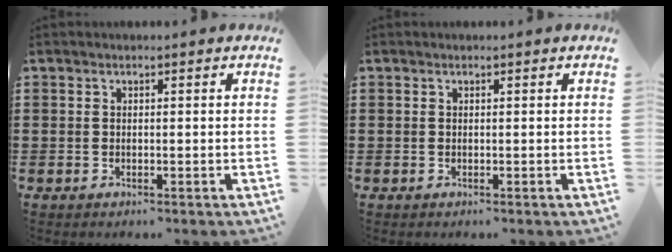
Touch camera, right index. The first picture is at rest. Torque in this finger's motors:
{"motor_torque": [-0.05, -0.06, 0.00, -0.01]}